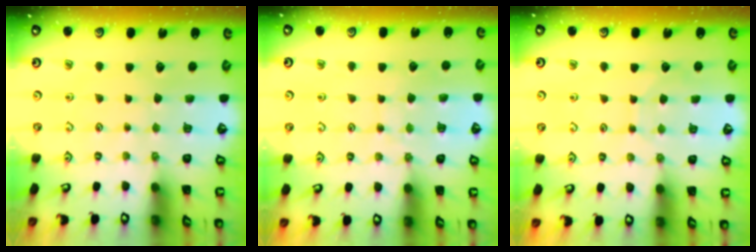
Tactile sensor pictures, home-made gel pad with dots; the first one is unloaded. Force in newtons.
{"total": 7.3, "press": 7.2, "slide": 0.8}
{"total": 4.5, "press": 4.5, "slide": 0.5}